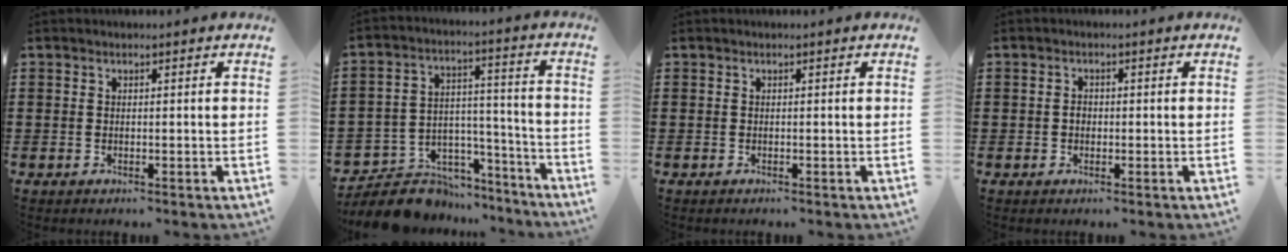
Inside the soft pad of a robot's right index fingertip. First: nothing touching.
{"total": 7.9, "force": [-6.5, 4.2, 1.2], "torque": [-0.030, 0.025, -0.122]}
{"total": 0.0}
{"total": 1.3, "force": [-0.2, 0.9, 0.9], "torque": [-0.019, 0.003, -0.005]}